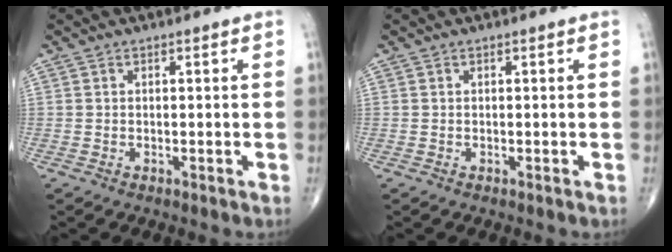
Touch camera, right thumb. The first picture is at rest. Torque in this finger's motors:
{"motor_torque": [0.02, 0.02, 0.00, 0.00, 0.00]}